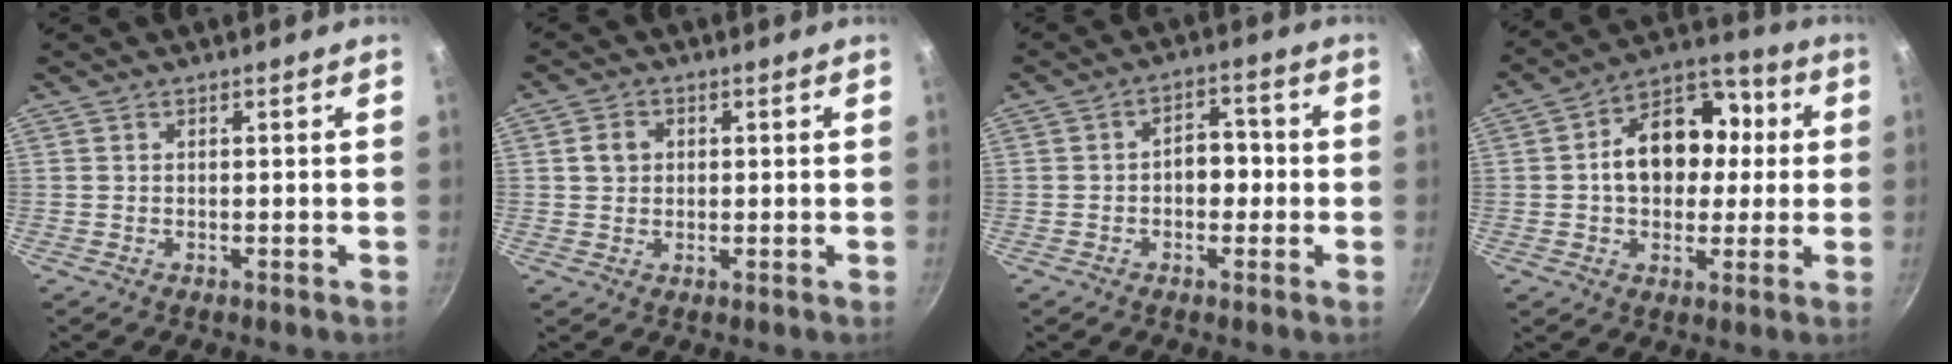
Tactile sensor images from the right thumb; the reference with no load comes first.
{"total": 3.4, "force": [0.7, 2.9, 1.7], "torque": [-0.021, 0.002, 0.011]}
{"total": 5.2, "force": [-0.7, 3.6, 3.7], "torque": [-0.028, 0.021, -0.018]}
{"total": 15.7, "force": [1.4, 11.0, 11.1], "torque": [-0.126, 0.029, 0.013]}